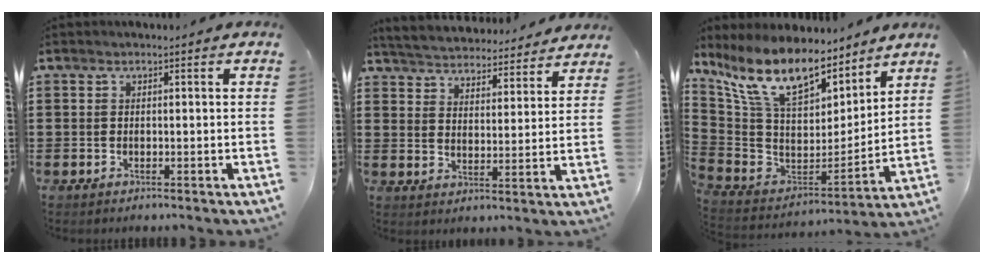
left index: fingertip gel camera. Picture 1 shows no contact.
{"total": 4.5, "force": [4.5, -0.2, -0.1], "torque": [-0.024, -0.037, 0.075]}
{"total": 13.8, "force": [9.9, 5.3, 8.0], "torque": [-0.201, -0.054, 0.180]}